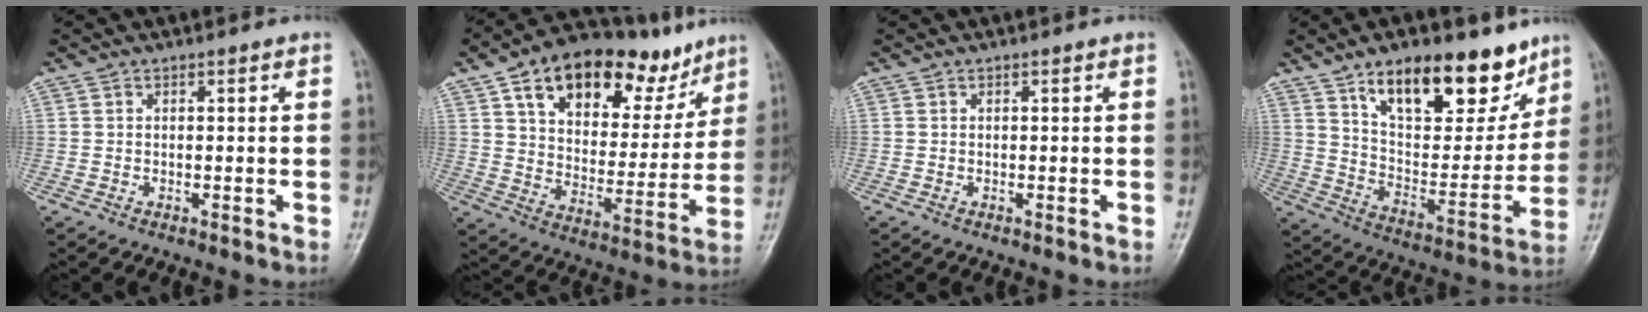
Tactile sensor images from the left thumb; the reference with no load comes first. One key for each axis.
{"total": 24.0, "fx": 13.8, "fy": 12.9, "fz": 14.7, "tx": -0.181, "ty": -0.021, "tz": 0.222}
{"total": 0.0}
{"total": 20.7, "fx": 13.4, "fy": 9.4, "fz": 12.7, "tx": -0.136, "ty": -0.069, "tz": 0.224}